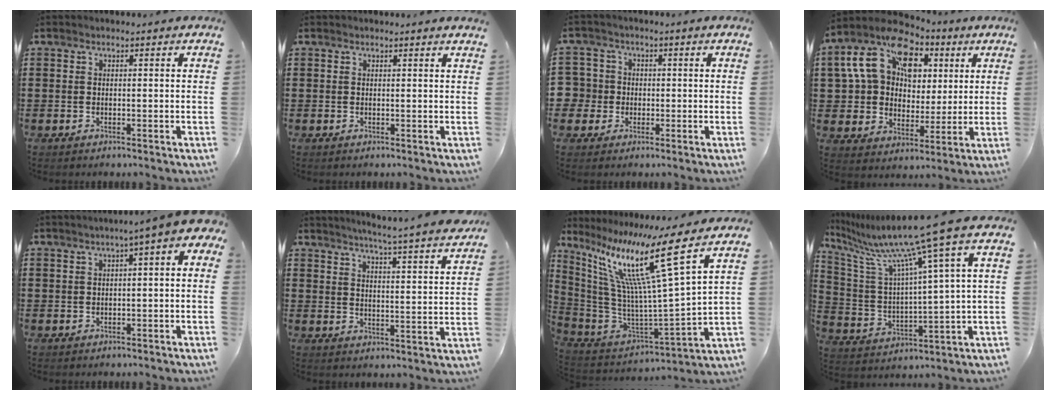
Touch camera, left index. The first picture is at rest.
{"total": 0.6, "force": [0.5, -0.1, 0.2], "torque": [-0.005, -0.003, 0.011]}
{"total": 4.0, "force": [-0.5, 3.9, 0.2], "torque": [-0.039, 0.005, -0.019]}
{"total": 13.7, "force": [6.0, 10.0, 7.2], "torque": [-0.193, -0.005, 0.109]}
{"total": 2.2, "force": [-0.3, 0.5, 2.1], "torque": [-0.041, -0.001, -0.012]}
{"total": 5.1, "force": [4.7, -1.3, 1.5], "torque": [-0.047, -0.038, 0.076]}
{"total": 16.4, "force": [8.8, 0.6, 13.9], "torque": [-0.312, -0.056, 0.123]}
{"total": 12.0, "force": [8.5, -0.7, 8.4], "torque": [-0.197, -0.050, 0.131]}